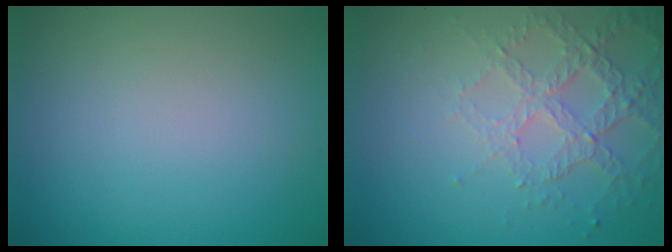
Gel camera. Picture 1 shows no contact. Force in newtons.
{"total": 4.2, "press": 3.2, "slide": 2.8}